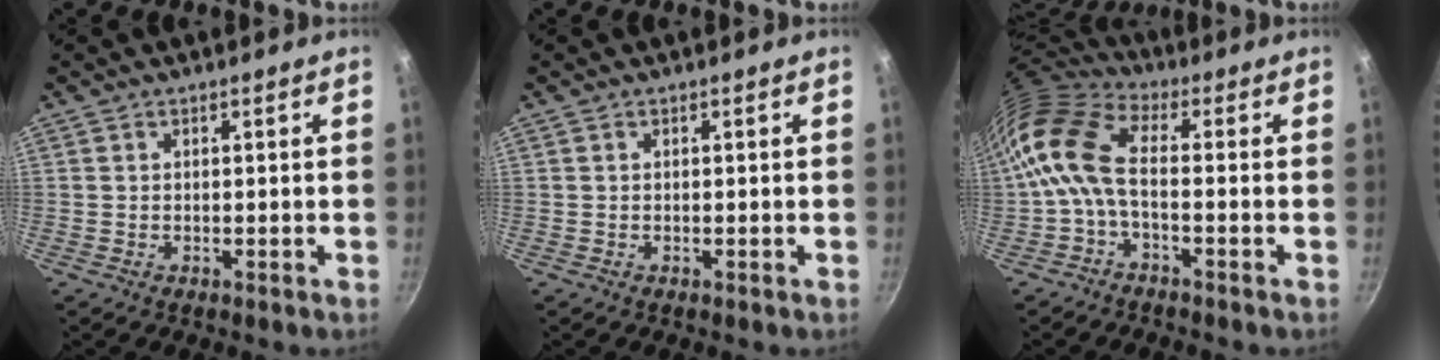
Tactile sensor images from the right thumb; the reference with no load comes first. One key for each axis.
{"total": 0.0}
{"total": 10.5, "fx": -1.8, "fy": 5.3, "fz": 8.9, "tx": -0.190, "ty": 0.032, "tz": -0.052}